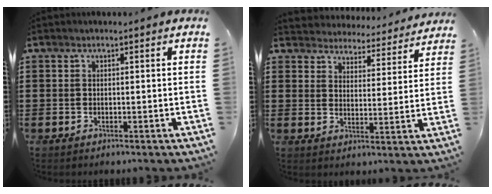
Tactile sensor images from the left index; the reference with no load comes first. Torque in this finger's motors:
{"motor_torque": [2.14, 0.00, 0.19, 0.01]}